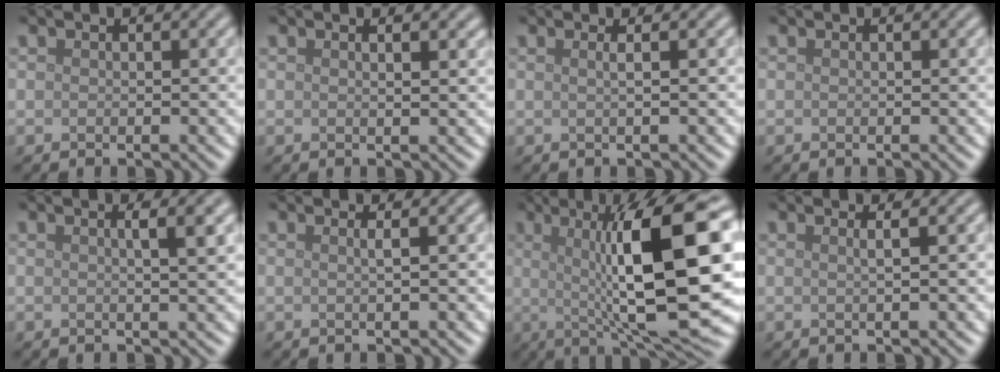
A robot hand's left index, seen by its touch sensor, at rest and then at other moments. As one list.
[{"total": 1.4, "force": [0.9, 0.5, 0.9], "torque": [-0.007, 0.003, 0.007]}, {"total": 1.6, "force": [0.5, 0.7, 1.4], "torque": [-0.013, -0.001, -0.012]}, {"total": 0.0}, {"total": 3.2, "force": [0.8, 0.9, 2.9], "torque": [-0.025, 0.011, 0.006]}, {"total": 1.4, "force": [0.4, 0.5, 1.2], "torque": [-0.012, 0.000, -0.008]}, {"total": 14.2, "force": [0.9, 3.2, 13.8], "torque": [-0.184, 0.007, 0.013]}, {"total": 1.8, "force": [0.7, 0.8, 1.5], "torque": [-0.009, 0.001, -0.014]}]